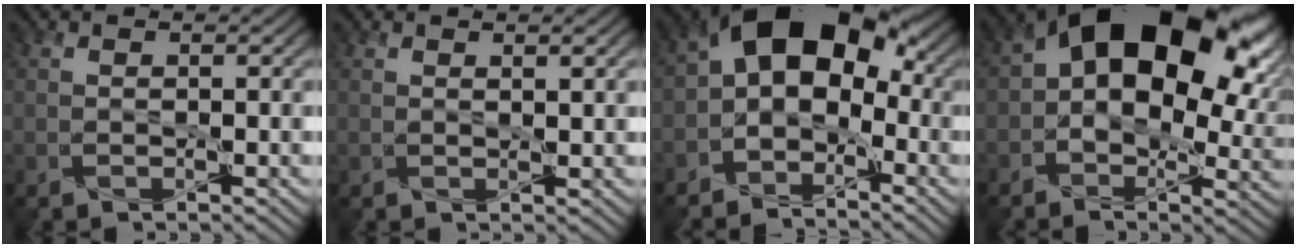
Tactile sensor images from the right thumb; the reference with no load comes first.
{"total": 1.1, "force": [1.0, 0.0, 0.4], "torque": [-0.009, -0.003, 0.025]}
{"total": 12.1, "force": [-0.7, 8.0, 9.0], "torque": [-0.148, 0.008, -0.032]}
{"total": 18.4, "force": [3.9, 11.0, 14.2], "torque": [-0.232, -0.005, 0.072]}